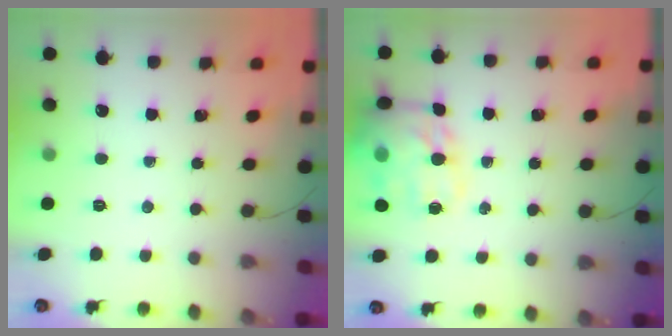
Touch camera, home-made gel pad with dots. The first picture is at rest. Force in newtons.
{"total": 17.6, "press": 17.4, "slide": 2.5}